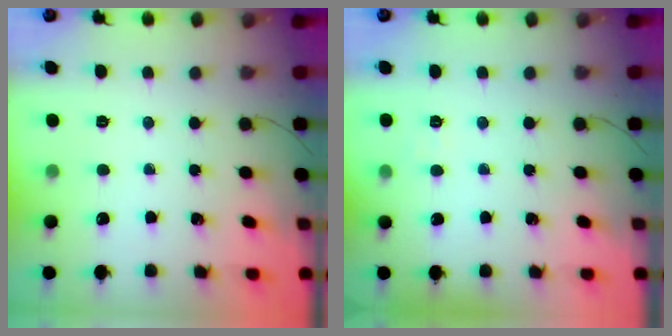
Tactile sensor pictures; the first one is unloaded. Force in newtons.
{"total": 3.5, "press": 3.4, "slide": 1.0}